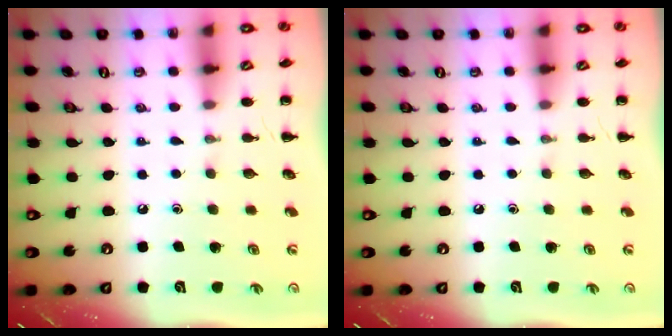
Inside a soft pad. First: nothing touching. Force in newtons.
{"total": 0.0}